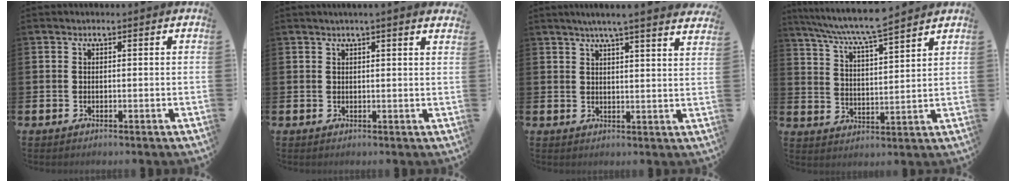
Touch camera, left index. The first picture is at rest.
{"total": 1.5, "force": [1.3, -0.3, 0.6], "torque": [-0.008, -0.001, 0.023]}
{"total": 5.0, "force": [4.6, -0.7, 1.8], "torque": [-0.045, -0.018, 0.080]}
{"total": 7.4, "force": [7.0, 0.2, 2.4], "torque": [-0.076, -0.041, 0.123]}